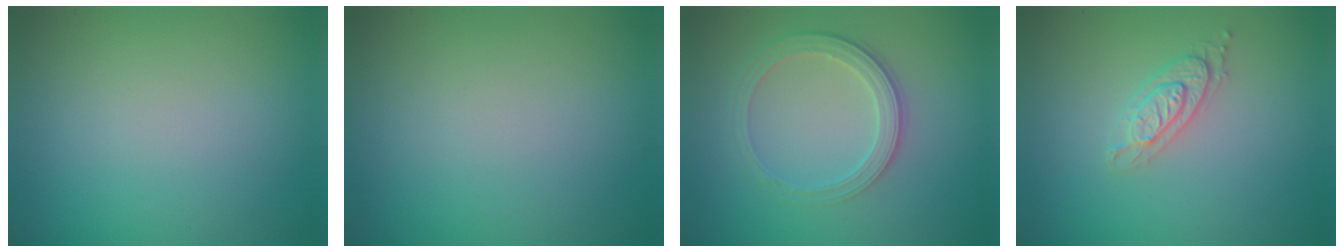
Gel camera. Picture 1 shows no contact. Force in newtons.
{"total": 0.0}
{"total": 2.8, "press": 2.6, "slide": 1.1}
{"total": 2.1, "press": 2.1, "slide": 0.4}